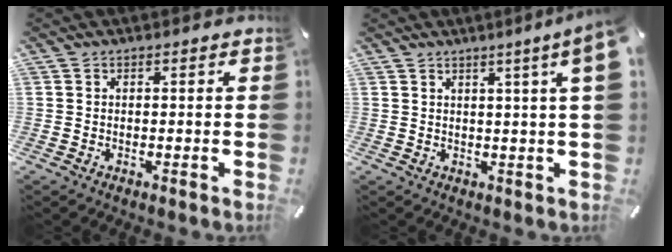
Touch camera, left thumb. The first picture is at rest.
{"total": 6.3, "force": [3.0, -0.5, 5.5], "torque": [-0.091, -0.012, 0.048]}